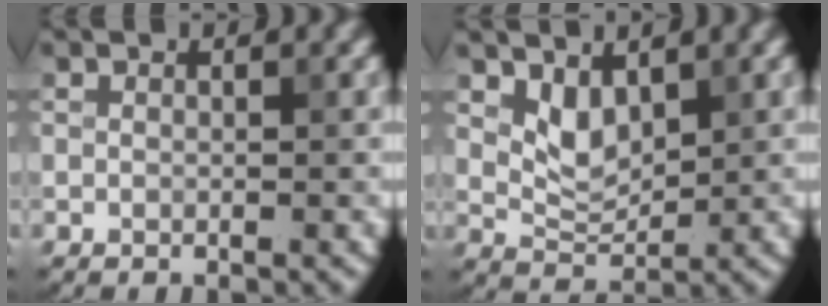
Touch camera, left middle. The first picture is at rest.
{"total": 2.7, "force": [1.4, 1.5, 1.7], "torque": [-0.032, -0.009, 0.032]}